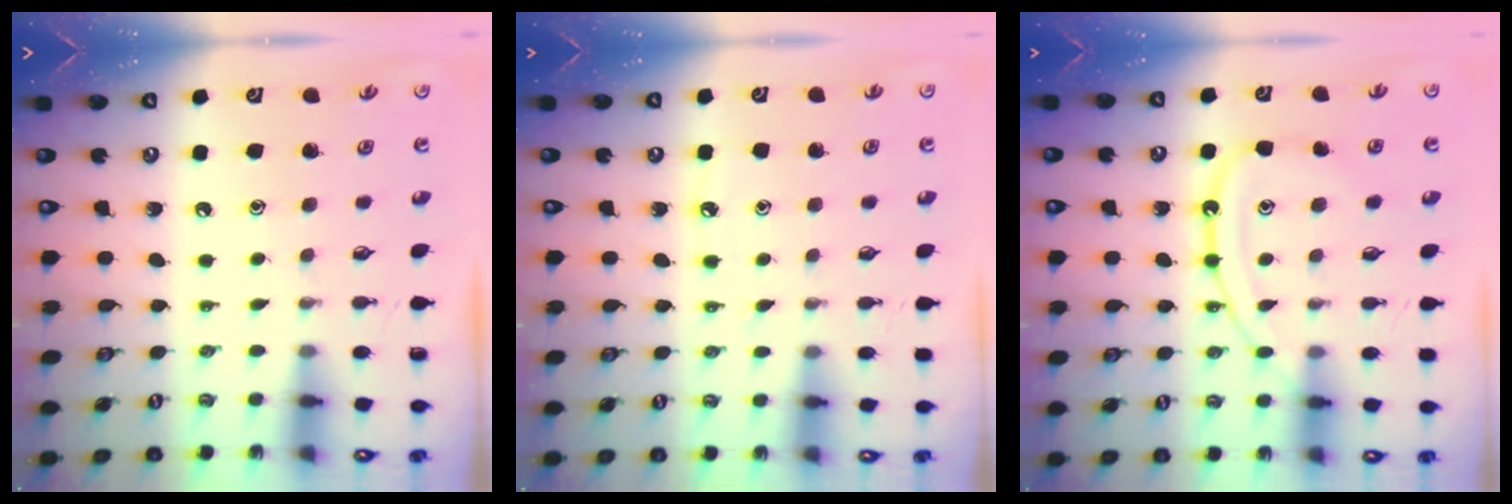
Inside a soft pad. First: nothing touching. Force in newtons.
{"total": 6.5, "press": 6.4, "slide": 0.7}
{"total": 11.7, "press": 11.7, "slide": 1.2}